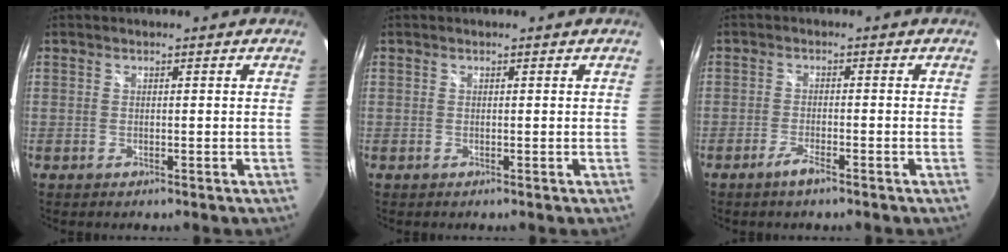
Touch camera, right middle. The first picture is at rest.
{"total": 0.0}
{"total": 5.1, "force": [-3.6, 1.2, 3.4], "torque": [-0.080, -0.004, -0.066]}